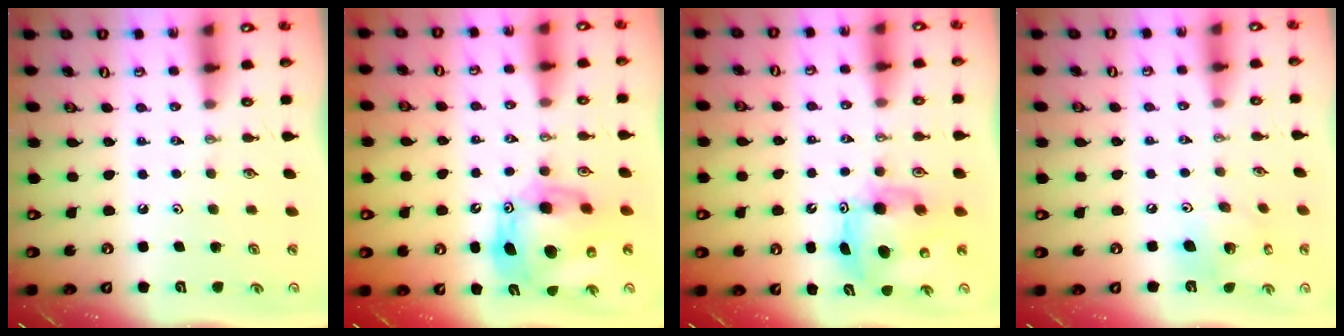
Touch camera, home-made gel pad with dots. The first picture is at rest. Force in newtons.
{"total": 15.6, "press": 15.5, "slide": 1.4}
{"total": 9.2, "press": 9.2, "slide": 0.7}
{"total": 11.7, "press": 11.5, "slide": 2.2}